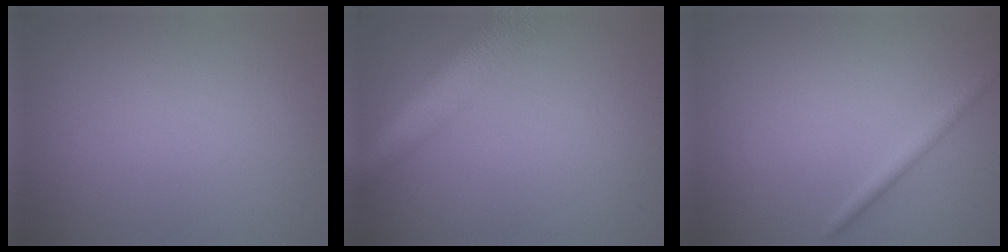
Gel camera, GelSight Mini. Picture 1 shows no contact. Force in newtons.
{"total": 6.7, "press": 6.7, "slide": 0.3}
{"total": 1.4, "press": 1.4, "slide": 0.1}